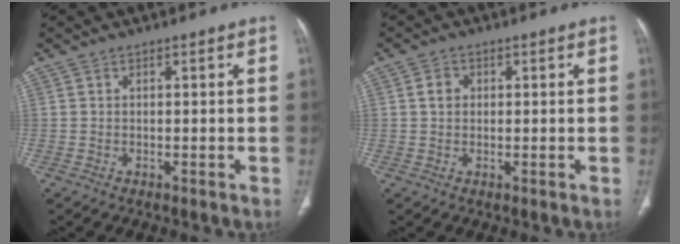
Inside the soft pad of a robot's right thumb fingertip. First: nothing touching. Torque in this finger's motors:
{"motor_torque": [-0.28, -0.23, 0.28, -0.27, 0.10]}